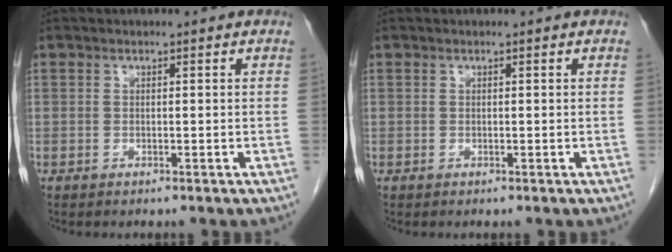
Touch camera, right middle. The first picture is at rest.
{"total": 0.0}